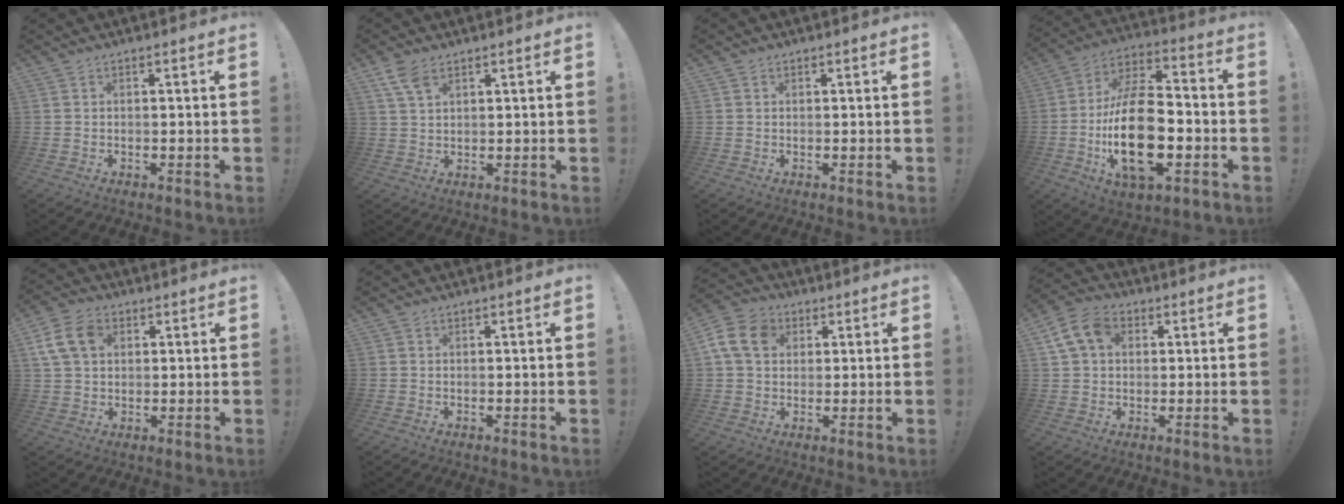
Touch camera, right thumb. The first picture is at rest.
{"total": 5.4, "force": [3.1, 2.6, 3.5], "torque": [-0.068, -0.009, 0.062]}
{"total": 0.7, "force": [0.4, 0.5, 0.0], "torque": [0.003, -0.002, 0.008]}
{"total": 23.9, "force": [-5.4, 12.6, 19.5], "torque": [-0.373, 0.022, -0.092]}
{"total": 11.2, "force": [3.8, 7.9, 6.9], "torque": [-0.135, 0.004, 0.078]}
{"total": 0.0}
{"total": 11.9, "force": [3.4, 9.2, 6.7], "torque": [-0.127, 0.003, 0.069]}
{"total": 10.5, "force": [3.6, 7.7, 6.2], "torque": [-0.111, 0.002, 0.072]}